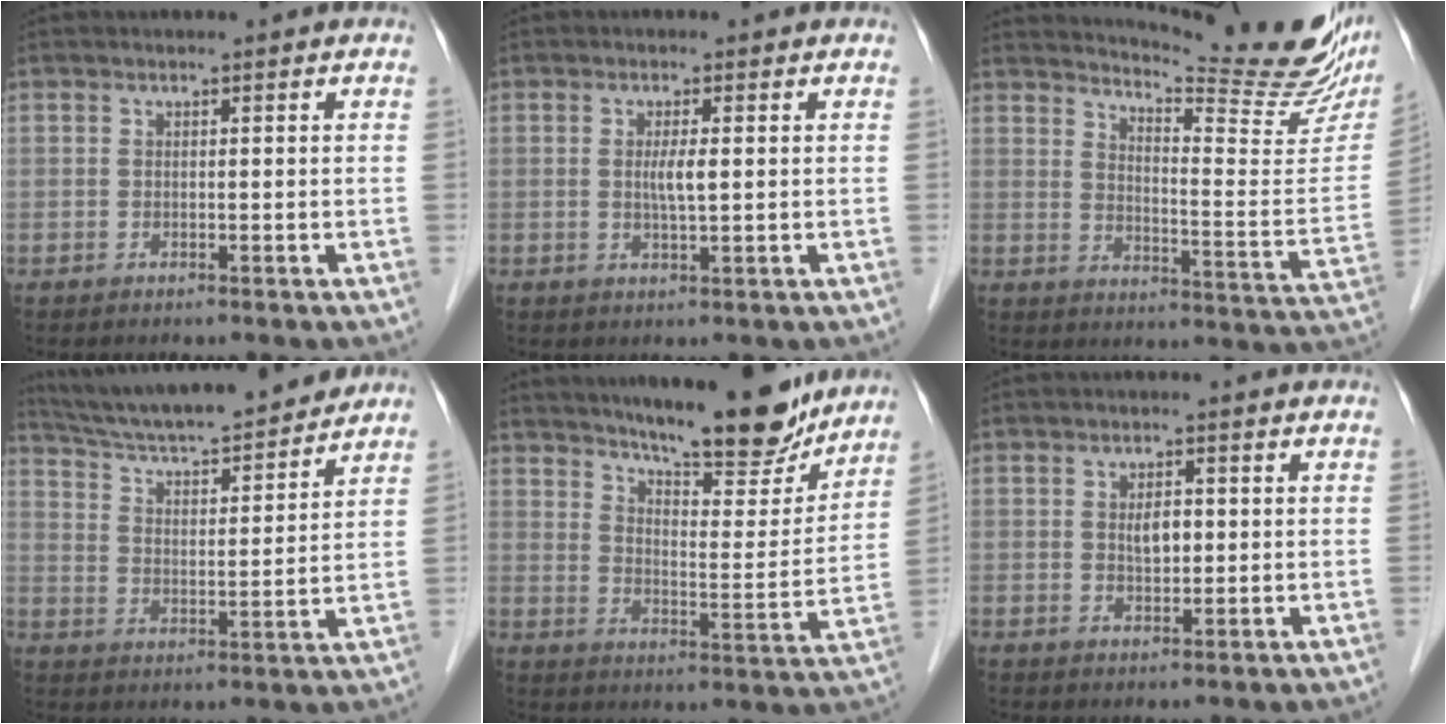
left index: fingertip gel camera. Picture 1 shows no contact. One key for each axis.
{"total": 2.5, "fx": 0.1, "fy": 0.1, "fz": 2.5, "tx": -0.049, "ty": -0.004, "tz": 0.003}
{"total": 21.9, "fx": 19.4, "fy": 1.8, "fz": 10.0, "tx": -0.146, "ty": -0.090, "tz": 0.238}
{"total": 18.7, "fx": 16.9, "fy": 2.0, "fz": 7.8, "tx": -0.131, "ty": 0.013, "tz": 0.264}
{"total": 17.3, "fx": 14.9, "fy": 2.5, "fz": 8.5, "tx": -0.121, "ty": -0.024, "tz": 0.213}
{"total": 2.8, "fx": 0.2, "fy": 1.4, "fz": 2.4, "tx": -0.042, "ty": 0.001, "tz": 0.006}